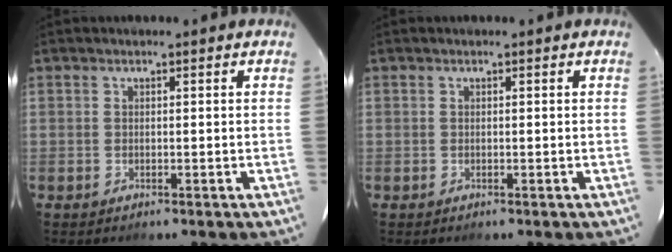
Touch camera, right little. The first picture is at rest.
{"total": 0.0}